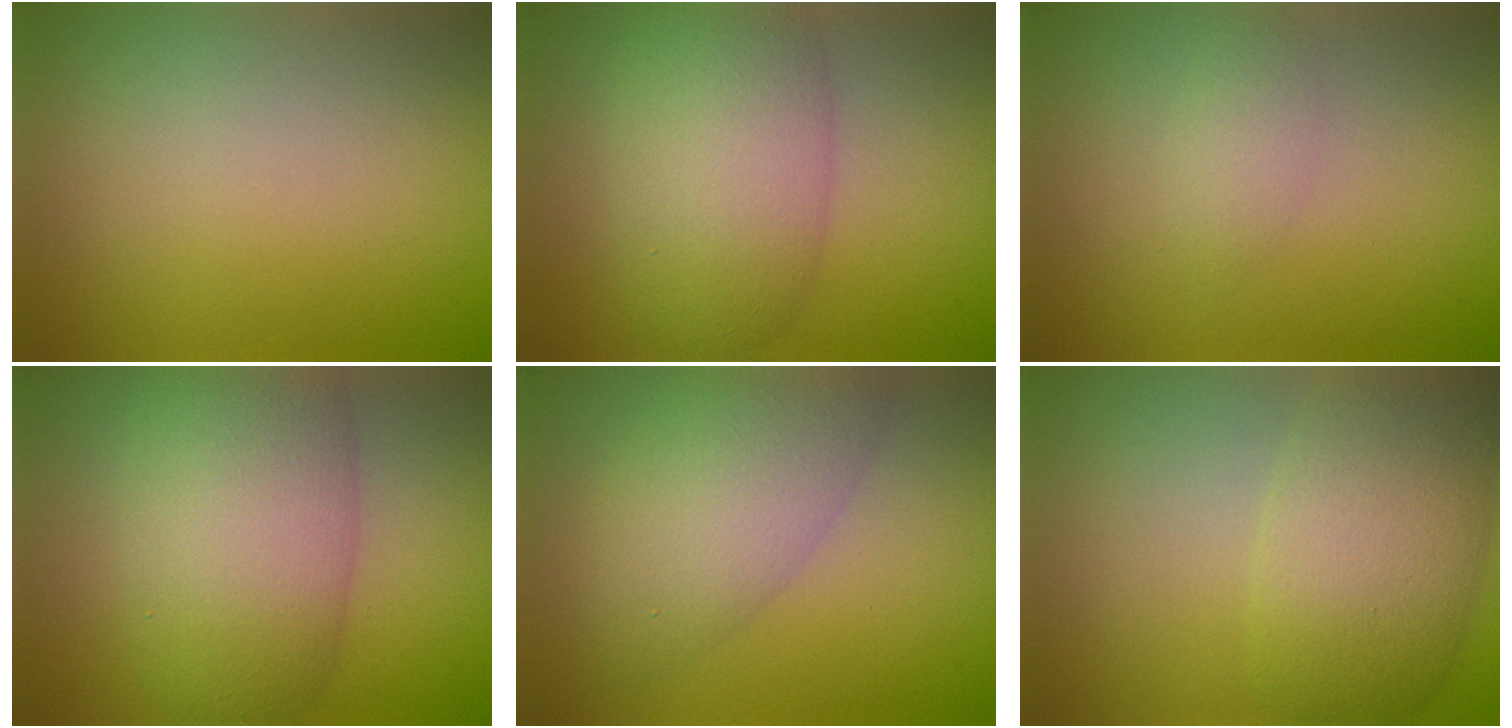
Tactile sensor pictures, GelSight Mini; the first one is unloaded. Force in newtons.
{"total": 7.0, "press": 7.0, "slide": 0.5}
{"total": 1.5, "press": 1.5, "slide": 0.0}
{"total": 8.9, "press": 8.9, "slide": 0.4}
{"total": 6.0, "press": 6.0, "slide": 0.1}
{"total": 7.2, "press": 7.2, "slide": 0.4}